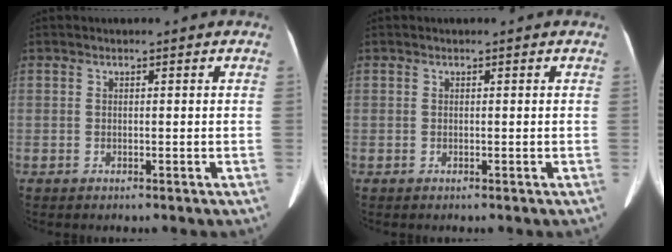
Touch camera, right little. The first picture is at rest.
{"total": 0.0}